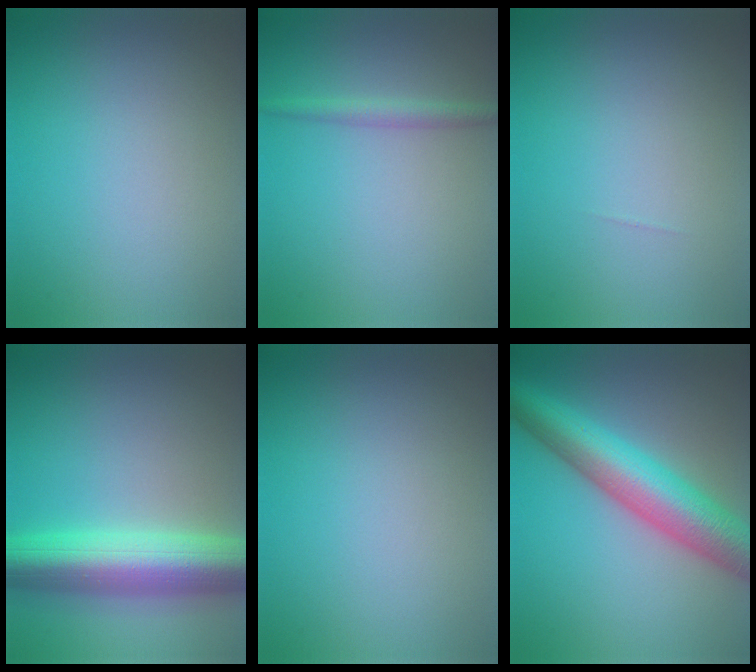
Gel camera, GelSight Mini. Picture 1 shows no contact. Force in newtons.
{"total": 1.6, "press": 1.6, "slide": 0.1}
{"total": 0.0}
{"total": 9.8, "press": 9.8, "slide": 0.3}
{"total": 0.0}
{"total": 9.0, "press": 9.0, "slide": 0.2}